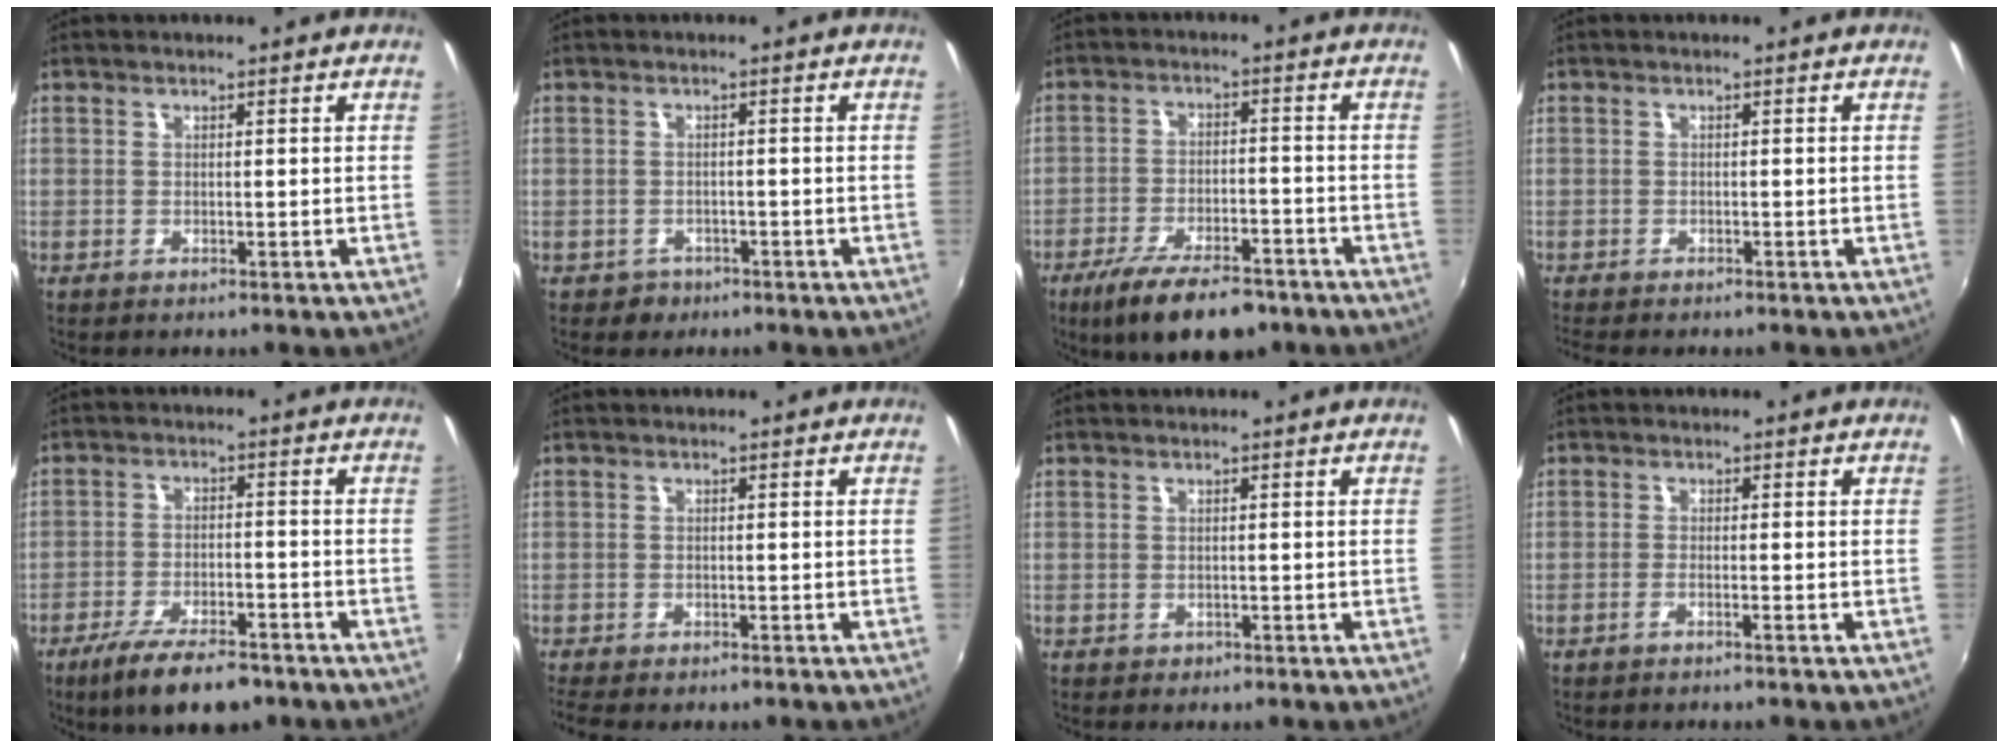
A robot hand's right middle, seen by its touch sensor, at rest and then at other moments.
{"total": 2.9, "force": [-1.6, 2.4, 0.5], "torque": [-0.017, -0.001, -0.022]}
{"total": 13.2, "force": [-9.6, 4.4, 7.8], "torque": [-0.164, -0.026, -0.155]}
{"total": 3.3, "force": [-2.9, 0.8, 1.3], "torque": [-0.033, -0.022, -0.048]}
{"total": 11.0, "force": [-8.1, 3.4, 6.6], "torque": [-0.144, -0.021, -0.134]}
{"total": 4.5, "force": [-3.7, 1.4, 2.1], "torque": [-0.052, -0.028, -0.063]}
{"total": 0.9, "force": [-0.4, 0.7, 0.2], "torque": [-0.004, -0.003, -0.003]}
{"total": 1.4, "force": [-1.0, -0.4, 0.8], "torque": [-0.017, 0.000, -0.021]}